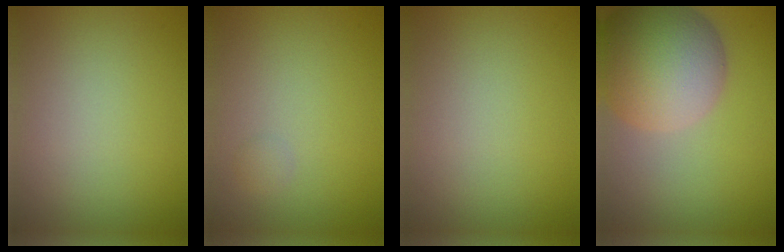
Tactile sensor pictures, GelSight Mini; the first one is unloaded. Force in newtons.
{"total": 0.6, "press": 0.6, "slide": 0.0}
{"total": 0.0}
{"total": 11.1, "press": 11.1, "slide": 0.5}